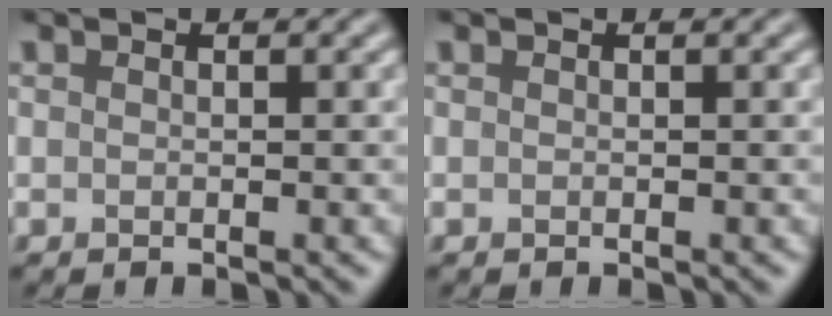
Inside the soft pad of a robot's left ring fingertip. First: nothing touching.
{"total": 0.0}